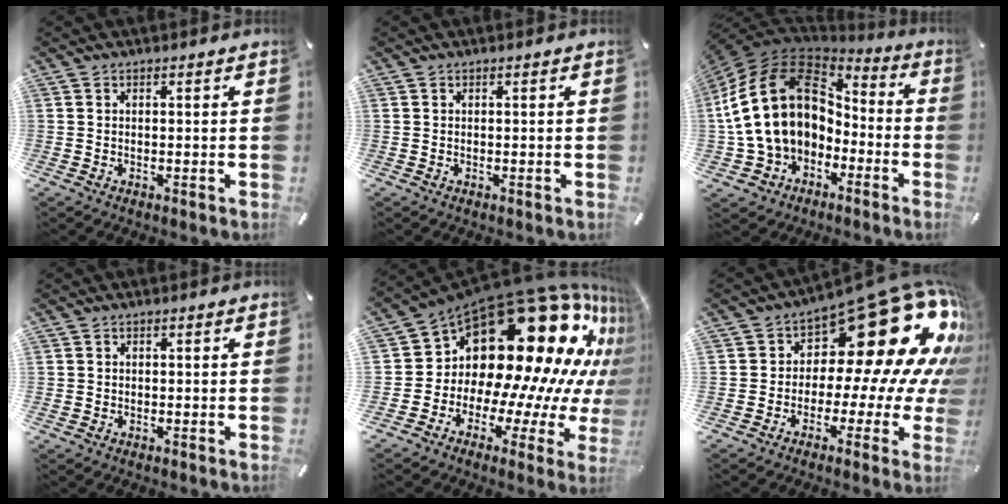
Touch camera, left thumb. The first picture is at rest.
{"total": 0.0}
{"total": 20.5, "force": [2.2, 15.5, 13.3], "torque": [-0.286, 0.010, 0.040]}
{"total": 0.7, "force": [-0.2, 0.7, 0.1], "torque": [0.000, 0.006, -0.006]}
{"total": 26.6, "force": [12.6, 14.8, 18.1], "torque": [-0.244, -0.177, 0.253]}
{"total": 25.3, "force": [10.8, 12.3, 19.2], "torque": [-0.271, -0.099, 0.196]}